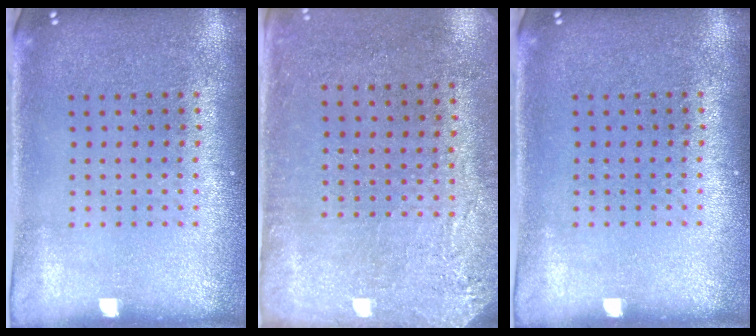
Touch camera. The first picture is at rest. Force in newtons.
{"total": 2.8, "press": 2.3, "slide": 1.6}
{"total": 0.0}